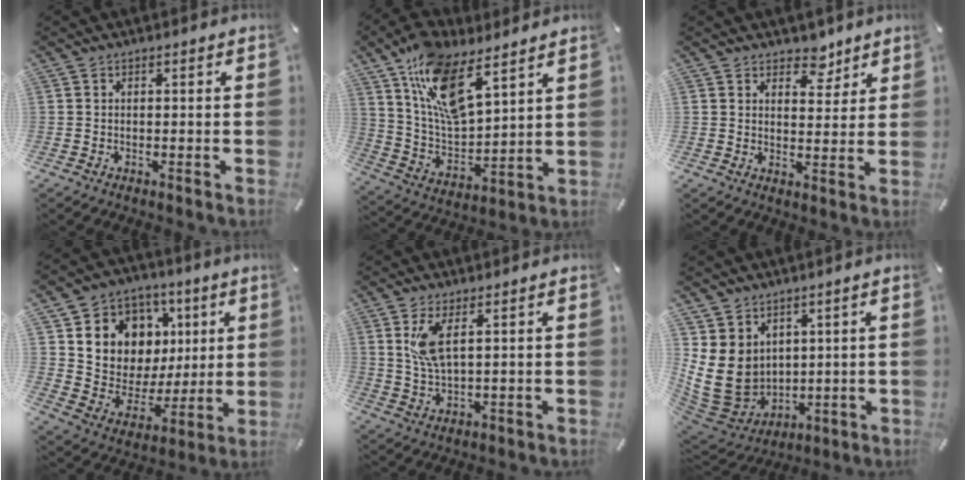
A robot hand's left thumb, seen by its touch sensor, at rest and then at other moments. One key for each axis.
{"total": 15.5, "fx": 10.5, "fy": 6.3, "fz": 9.6, "tx": -0.203, "ty": -0.055, "tz": 0.186}
{"total": 6.3, "fx": 4.7, "fy": 3.9, "fz": 1.4, "tx": 0.010, "ty": -0.034, "tz": 0.076}
{"total": 10.7, "fx": 2.9, "fy": 10.2, "fz": 1.3, "tx": -0.023, "ty": -0.039, "tz": 0.066}
{"total": 6.7, "fx": 2.7, "fy": 2.4, "fz": 5.7, "tx": -0.119, "ty": -0.002, "tz": 0.043}
{"total": 14.2, "fx": 1.6, "fy": 12.4, "fz": 6.8, "tx": -0.157, "ty": -0.023, "tz": 0.035}